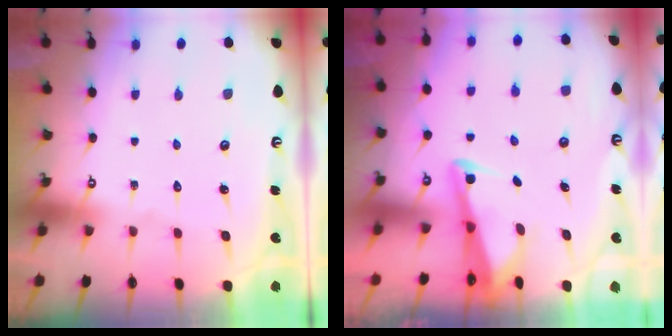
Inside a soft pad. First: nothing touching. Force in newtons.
{"total": 2.5, "press": 2.5, "slide": 0.2}